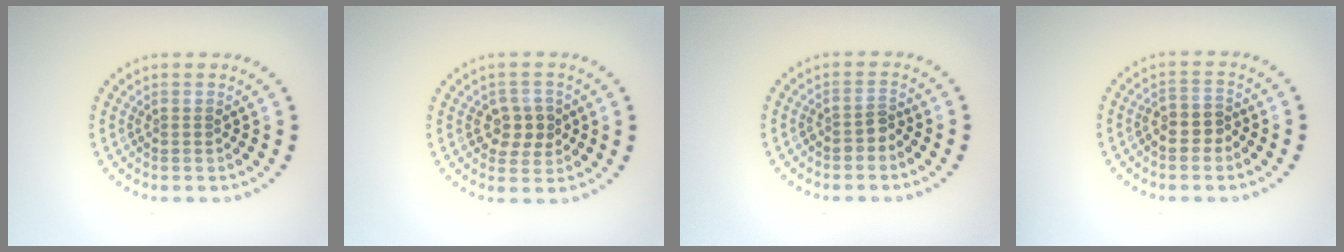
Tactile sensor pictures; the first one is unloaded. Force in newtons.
{"total": 2.8, "press": 2.7, "slide": 0.7}
{"total": 1.4, "press": 1.1, "slide": 0.8}
{"total": 2.2, "press": 2.1, "slide": 0.7}